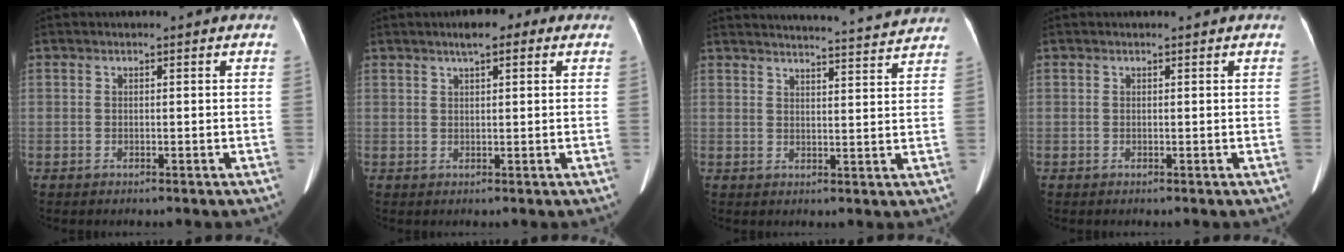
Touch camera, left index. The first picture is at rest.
{"total": 4.2, "force": [2.4, 1.4, 3.1], "torque": [-0.050, 0.016, 0.033]}
{"total": 16.1, "force": [15.6, 0.1, 3.8], "torque": [-0.055, -0.014, 0.190]}
{"total": 0.0}